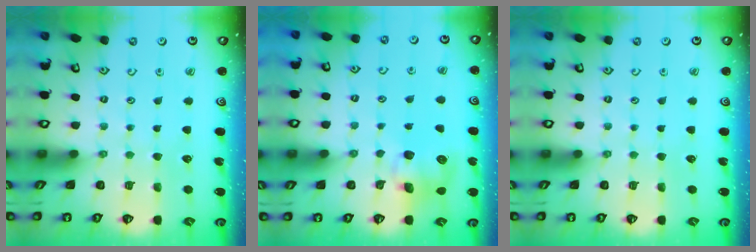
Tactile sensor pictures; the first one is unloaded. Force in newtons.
{"total": 9.2, "press": 9.2, "slide": 0.9}
{"total": 0.0}